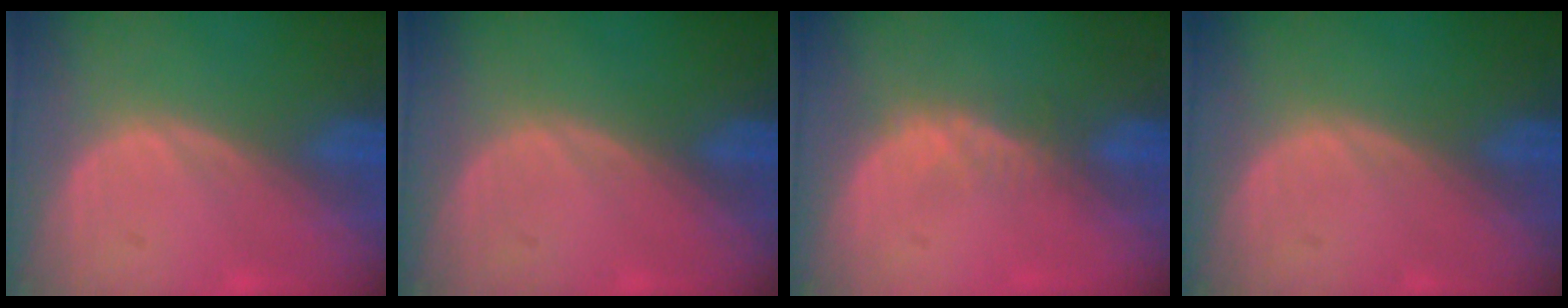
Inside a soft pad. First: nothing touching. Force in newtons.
{"total": 0.0}
{"total": 2.3, "press": 1.9, "slide": 1.4}
{"total": 0.0}